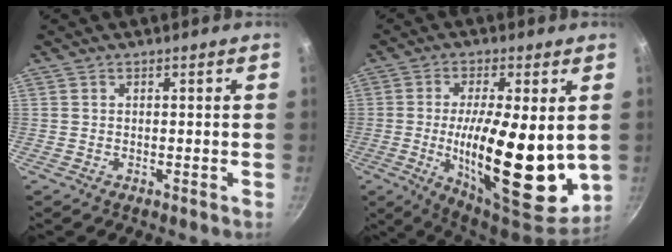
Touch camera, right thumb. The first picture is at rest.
{"total": 22.0, "force": [-0.7, 7.7, 20.5], "torque": [-0.296, -0.022, -0.006]}